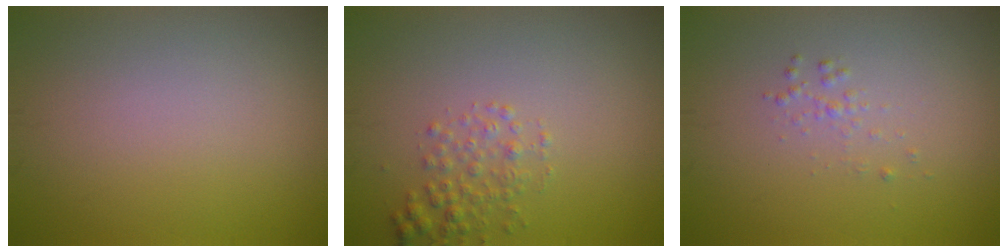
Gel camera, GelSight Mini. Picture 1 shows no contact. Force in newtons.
{"total": 2.0, "press": 2.0, "slide": 0.1}
{"total": 0.9, "press": 0.9, "slide": 0.0}